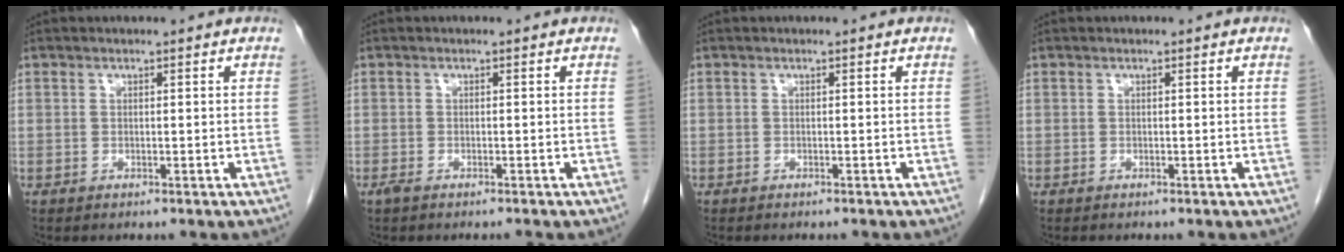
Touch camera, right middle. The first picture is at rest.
{"total": 1.4, "force": [-1.2, 0.0, 0.7], "torque": [-0.013, -0.003, -0.020]}
{"total": 1.7, "force": [-1.5, 0.4, 0.7], "torque": [-0.015, -0.003, -0.017]}
{"total": 0.0}